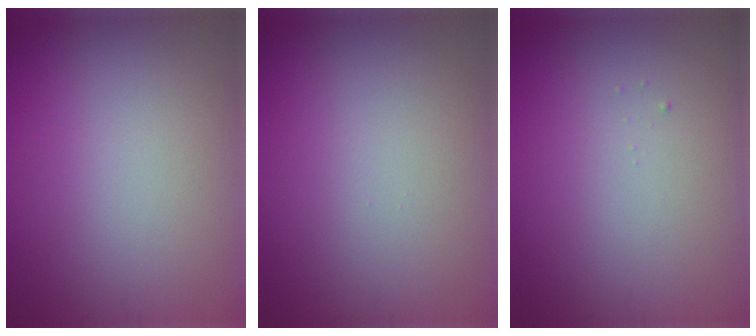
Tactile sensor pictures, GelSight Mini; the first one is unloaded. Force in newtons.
{"total": 0.0}
{"total": 0.0}